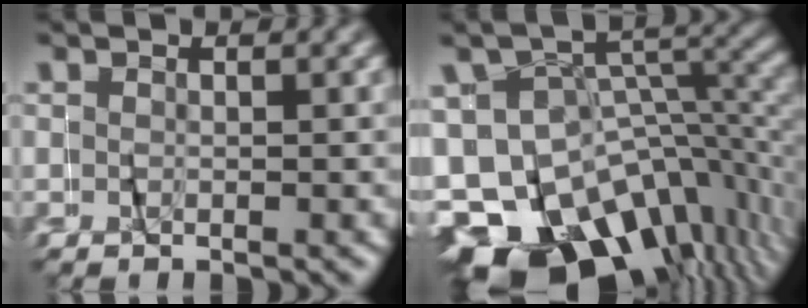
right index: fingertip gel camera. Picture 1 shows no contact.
{"total": 19.5, "force": [-9.9, 13.5, 10.0], "torque": [-0.185, -0.082, -0.136]}